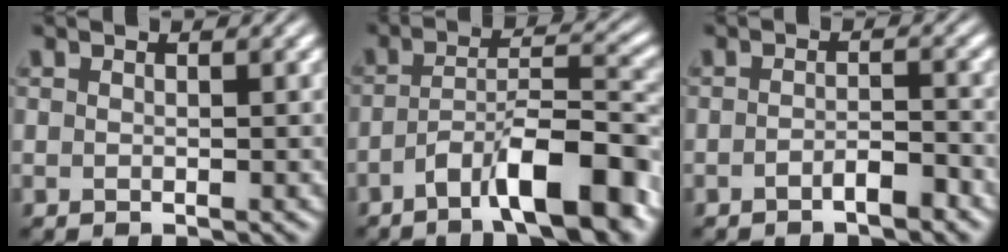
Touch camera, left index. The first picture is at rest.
{"total": 8.5, "force": [-4.8, 2.1, 6.7], "torque": [-0.107, 0.012, -0.081]}
{"total": 1.9, "force": [-1.3, 0.6, 1.3], "torque": [-0.021, 0.006, -0.024]}